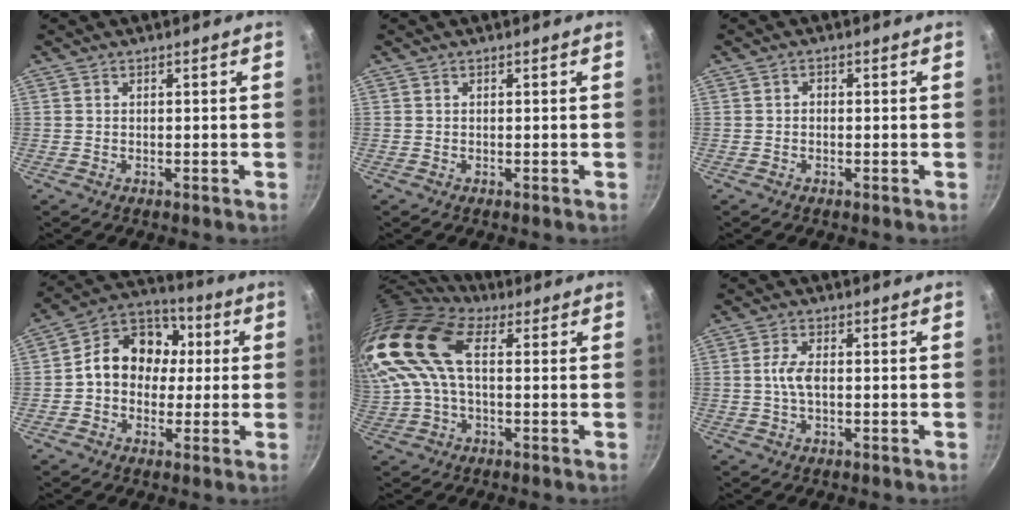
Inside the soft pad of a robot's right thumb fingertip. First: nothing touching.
{"total": 0.0}
{"total": 0.8, "force": [-0.3, 0.6, 0.4], "torque": [-0.007, 0.005, -0.006]}
{"total": 10.8, "force": [0.8, 8.7, 6.4], "torque": [-0.052, 0.025, -0.008]}
{"total": 16.4, "force": [4.4, 8.7, 13.1], "torque": [-0.263, 0.020, 0.078]}
{"total": 3.9, "force": [-0.2, 1.8, 3.5], "torque": [-0.074, 0.008, -0.008]}